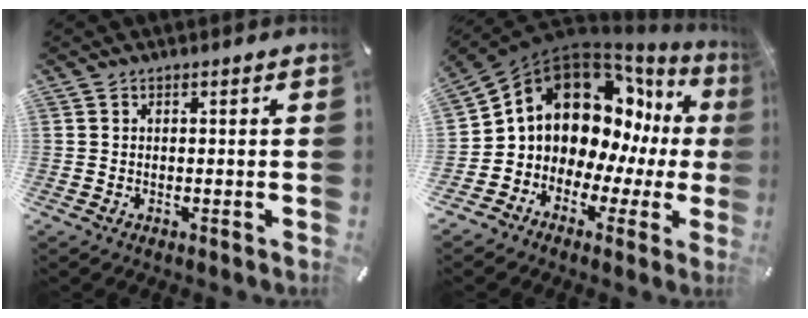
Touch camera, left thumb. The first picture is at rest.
{"total": 14.2, "force": [5.1, 11.3, 7.0], "torque": [-0.123, -0.060, 0.096]}